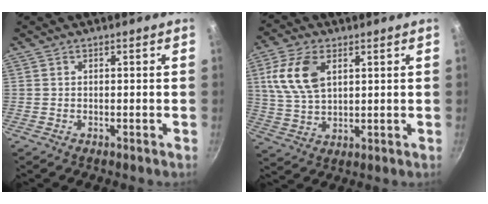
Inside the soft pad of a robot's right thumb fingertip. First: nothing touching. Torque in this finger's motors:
{"motor_torque": [0.49, 0.83, 0.69, 0.27, 0.20]}